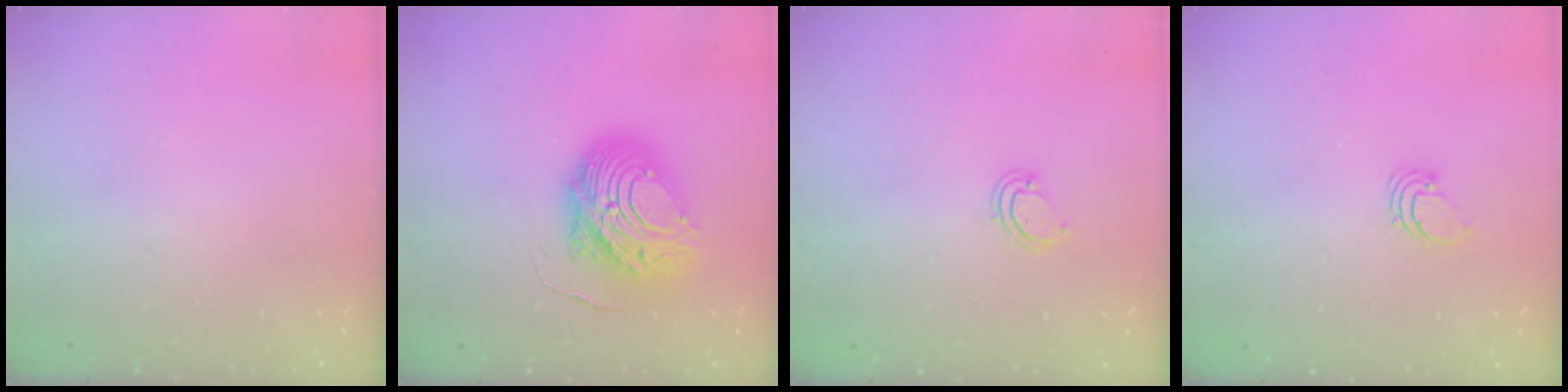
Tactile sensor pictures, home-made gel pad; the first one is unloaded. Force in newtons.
{"total": 12.6, "press": 12.6, "slide": 1.3}
{"total": 3.7, "press": 3.7, "slide": 0.2}
{"total": 1.7, "press": 1.7, "slide": 0.1}